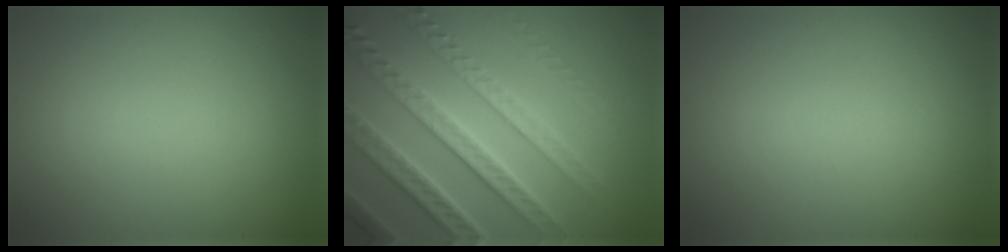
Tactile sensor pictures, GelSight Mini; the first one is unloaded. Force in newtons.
{"total": 7.1, "press": 6.9, "slide": 1.7}
{"total": 0.0}